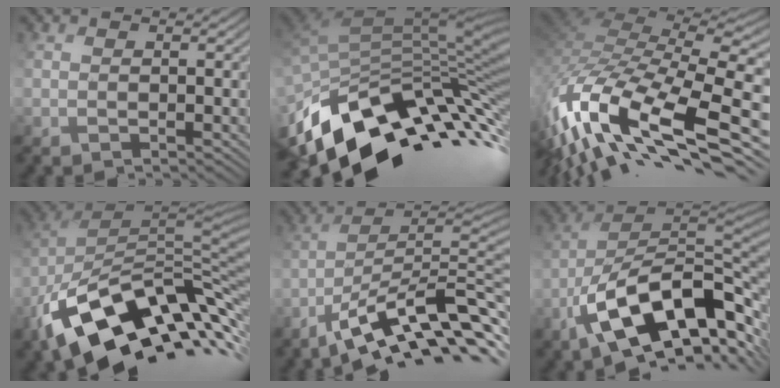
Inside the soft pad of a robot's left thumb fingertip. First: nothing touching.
{"total": 14.6, "force": [-6.8, 7.6, 10.4], "torque": [-0.220, -0.019, -0.112]}
{"total": 15.4, "force": [-6.0, 5.9, 12.9], "torque": [-0.310, 0.007, -0.107]}
{"total": 14.8, "force": [-7.6, 7.4, 10.3], "torque": [-0.203, -0.010, -0.126]}
{"total": 12.8, "force": [-8.1, 3.4, 9.4], "torque": [-0.164, -0.003, -0.134]}
{"total": 15.0, "force": [-6.4, 7.2, 11.5], "torque": [-0.193, -0.005, -0.110]}